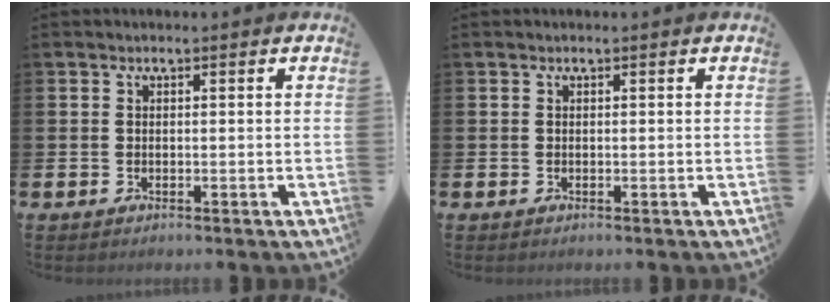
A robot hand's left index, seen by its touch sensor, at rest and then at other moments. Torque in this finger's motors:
{"motor_torque": [0.00, 0.00, -0.02, 0.01]}